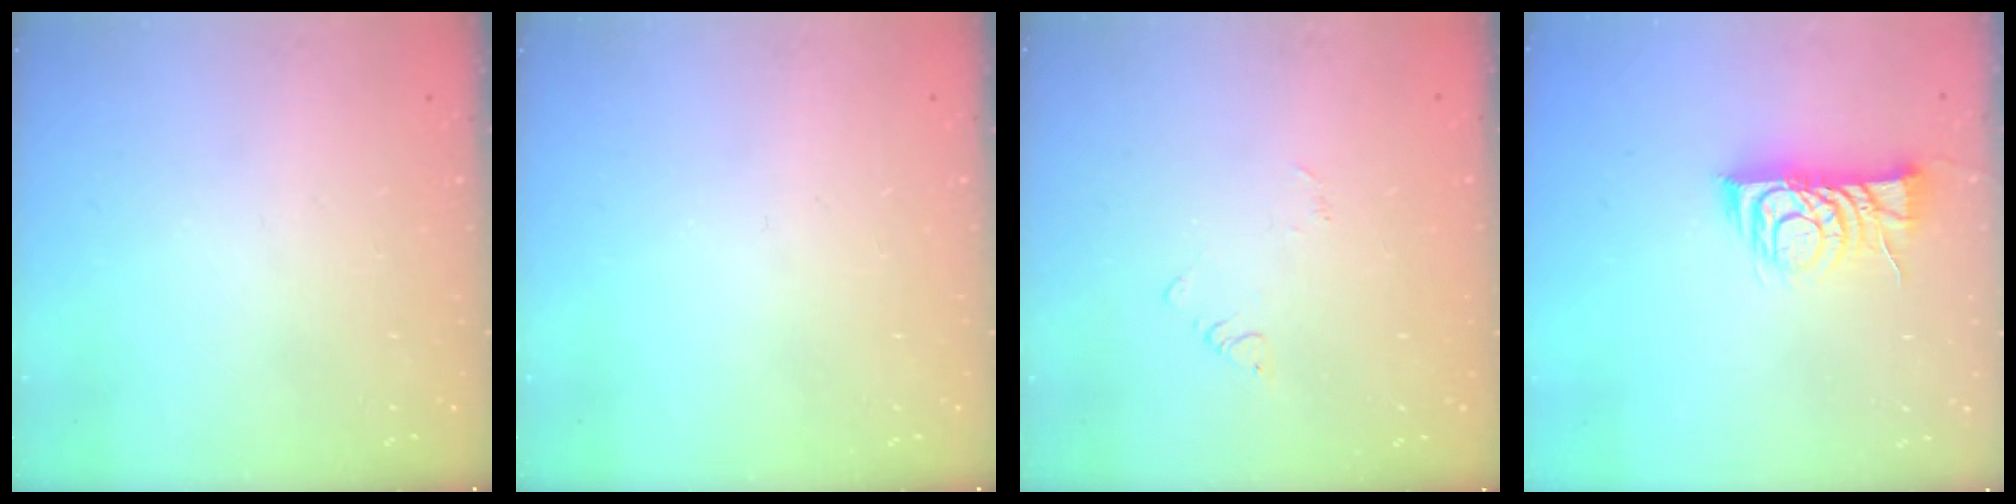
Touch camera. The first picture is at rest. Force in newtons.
{"total": 0.0}
{"total": 2.4, "press": 2.4, "slide": 0.3}
{"total": 9.2, "press": 9.2, "slide": 0.3}